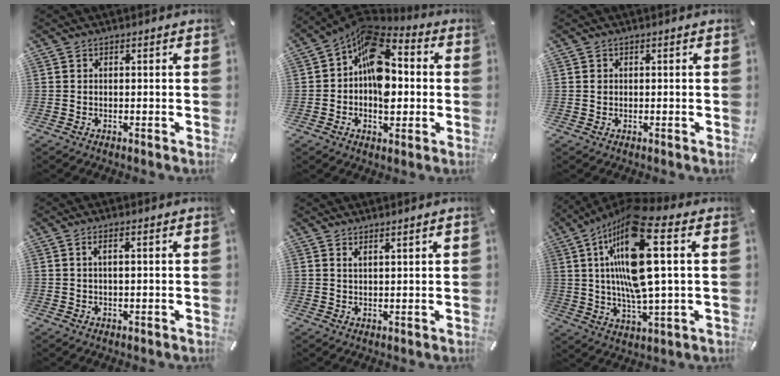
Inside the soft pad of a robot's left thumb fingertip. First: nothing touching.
{"total": 14.8, "force": [0.8, 10.1, 10.8], "torque": [-0.176, -0.018, 0.014]}
{"total": 0.7, "force": [0.1, 0.6, 0.2], "torque": [-0.003, 0.004, 0.000]}
{"total": 2.3, "force": [0.6, 0.5, 2.1], "torque": [-0.042, 0.001, 0.009]}
{"total": 1.9, "force": [1.7, -0.3, 0.8], "torque": [-0.016, -0.006, 0.032]}
{"total": 20.4, "force": [5.6, 5.4, 18.8], "torque": [-0.380, -0.020, 0.077]}